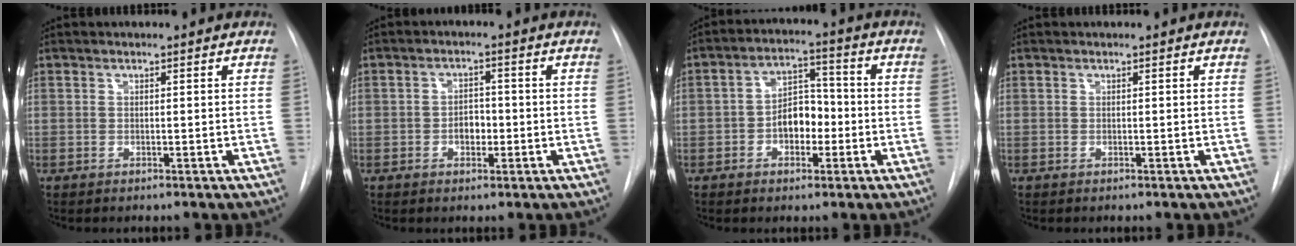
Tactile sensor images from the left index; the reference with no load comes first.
{"total": 2.9, "force": [-0.8, 2.0, 2.1], "torque": [-0.028, 0.006, -0.012]}
{"total": 6.5, "force": [-1.6, 4.0, 4.8], "torque": [-0.083, 0.024, -0.029]}
{"total": 0.0}